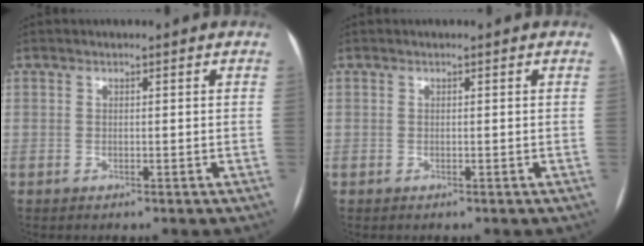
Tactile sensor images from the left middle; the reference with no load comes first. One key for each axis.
{"total": 0.0}